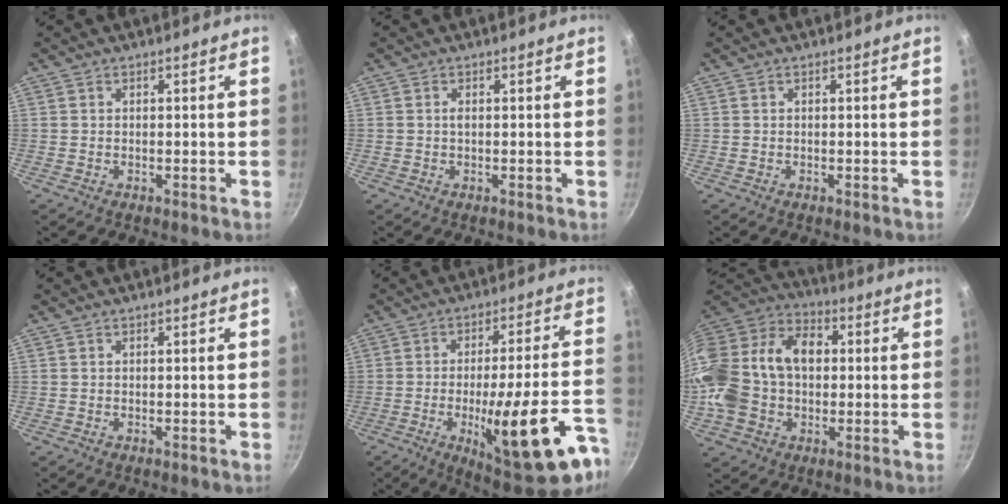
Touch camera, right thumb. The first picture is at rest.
{"total": 0.8, "force": [0.1, 0.4, 0.7], "torque": [-0.012, 0.002, 0.001]}
{"total": 0.0}
{"total": 0.0}
{"total": 22.5, "force": [-9.4, 6.2, 19.5], "torque": [-0.244, 0.031, -0.121]}
{"total": 23.2, "force": [0.2, 17.2, 15.6], "torque": [-0.308, 0.061, -0.008]}